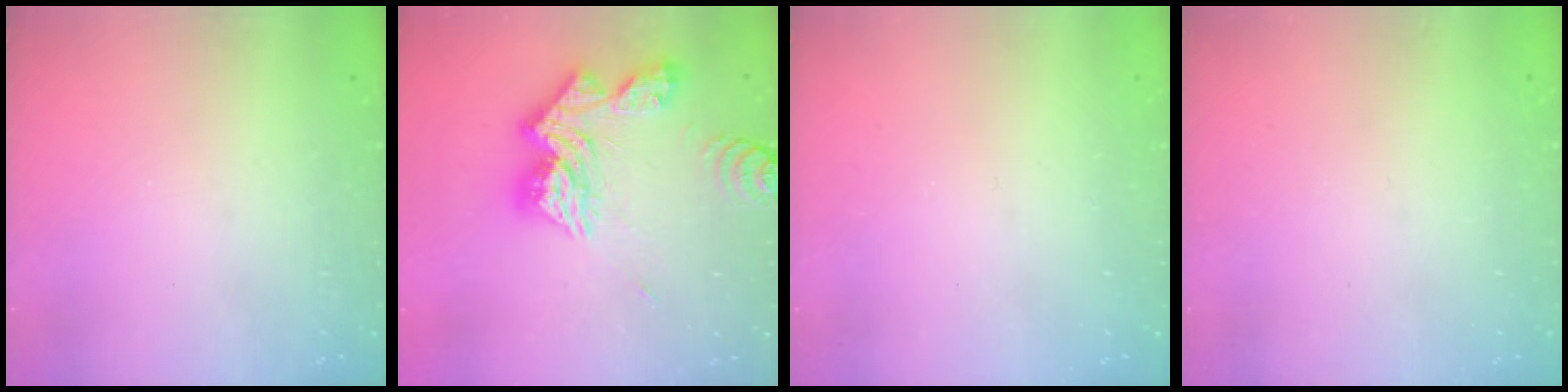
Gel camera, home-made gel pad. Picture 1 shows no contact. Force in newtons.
{"total": 18.5, "press": 18.4, "slide": 1.6}
{"total": 0.0}
{"total": 0.0}